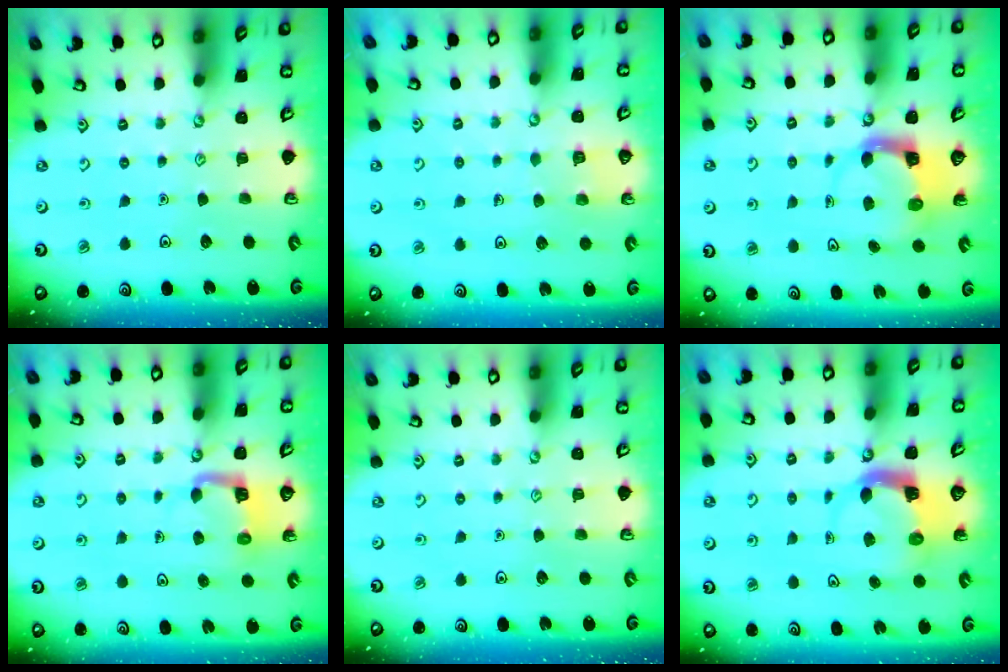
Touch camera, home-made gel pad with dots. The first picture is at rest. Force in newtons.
{"total": 2.9, "press": 2.9, "slide": 0.2}
{"total": 3.7, "press": 3.6, "slide": 0.5}
{"total": 4.5, "press": 4.5, "slide": 0.1}
{"total": 0.0}
{"total": 4.1, "press": 4.0, "slide": 0.8}